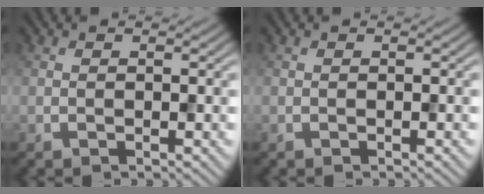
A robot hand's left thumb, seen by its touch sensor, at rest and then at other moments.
{"total": 0.0}